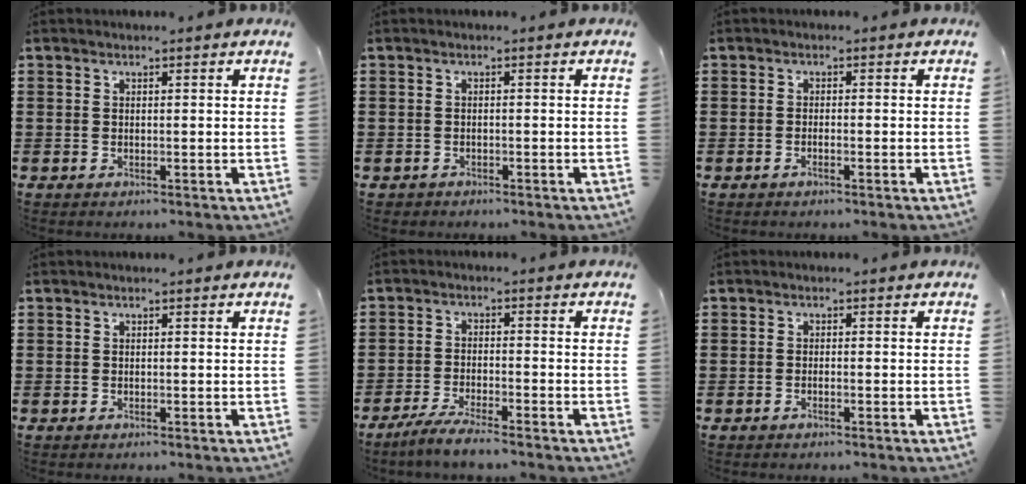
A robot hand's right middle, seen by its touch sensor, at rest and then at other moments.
{"total": 0.9, "force": [-0.8, 0.5, -0.1], "torque": [0.001, 0.003, -0.019]}
{"total": 0.9, "force": [-0.5, 0.1, 0.8], "torque": [-0.016, -0.005, -0.008]}
{"total": 0.0}
{"total": 4.1, "force": [-3.7, 0.1, 1.8], "torque": [-0.038, -0.003, -0.072]}
{"total": 0.8, "force": [-0.4, 0.0, 0.6], "torque": [-0.013, -0.004, -0.007]}